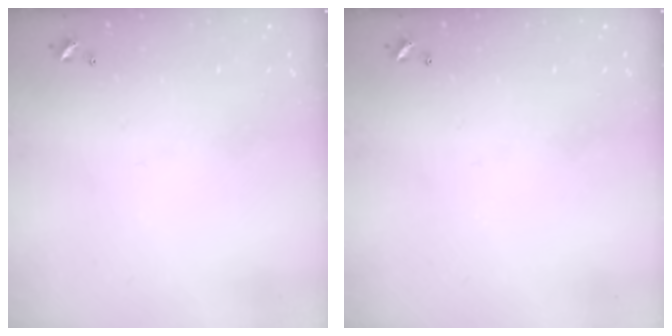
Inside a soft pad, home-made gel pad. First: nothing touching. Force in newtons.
{"total": 0.0}